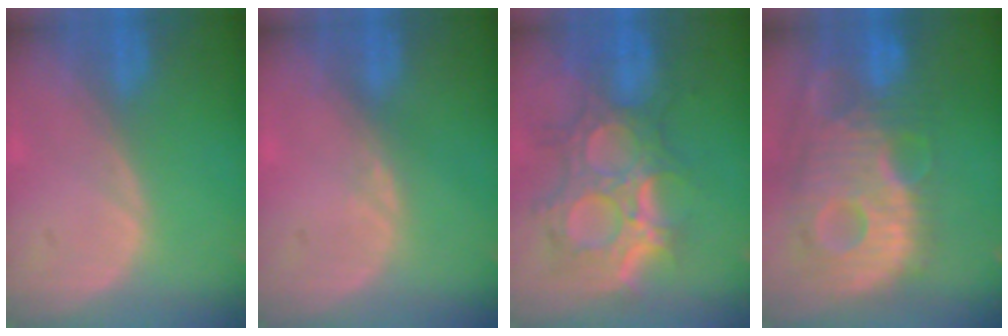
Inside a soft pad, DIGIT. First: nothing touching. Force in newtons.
{"total": 0.9, "press": 0.8, "slide": 0.3}
{"total": 12.0, "press": 10.7, "slide": 5.4}
{"total": 13.8, "press": 12.0, "slide": 6.8}